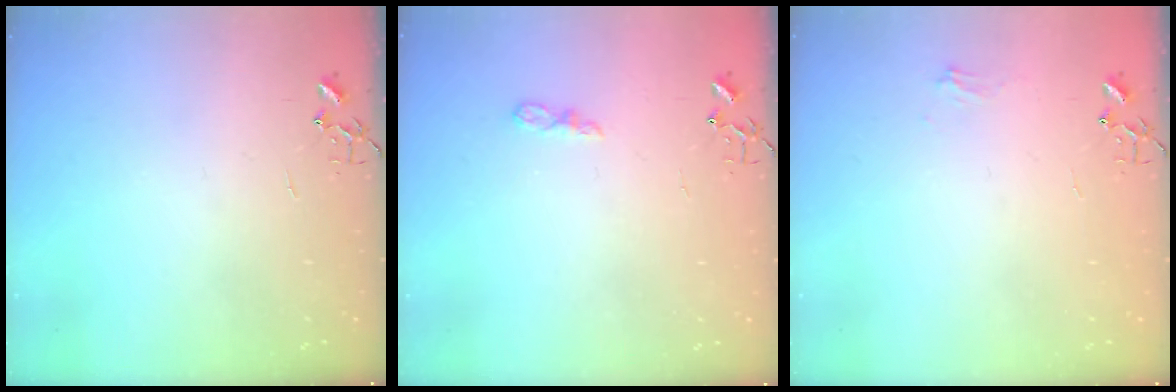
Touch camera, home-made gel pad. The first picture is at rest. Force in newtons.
{"total": 5.0, "press": 5.0, "slide": 0.5}
{"total": 6.1, "press": 6.1, "slide": 0.7}